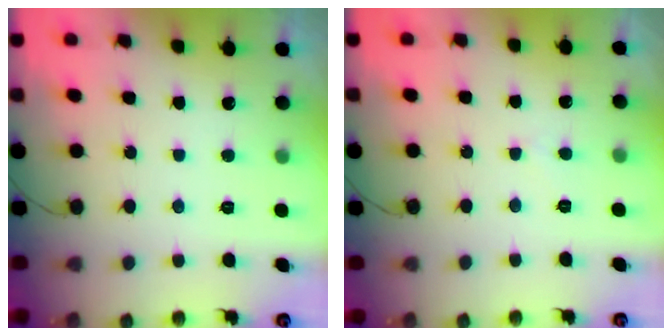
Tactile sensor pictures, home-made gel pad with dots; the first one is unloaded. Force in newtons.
{"total": 2.3, "press": 2.3, "slide": 0.3}